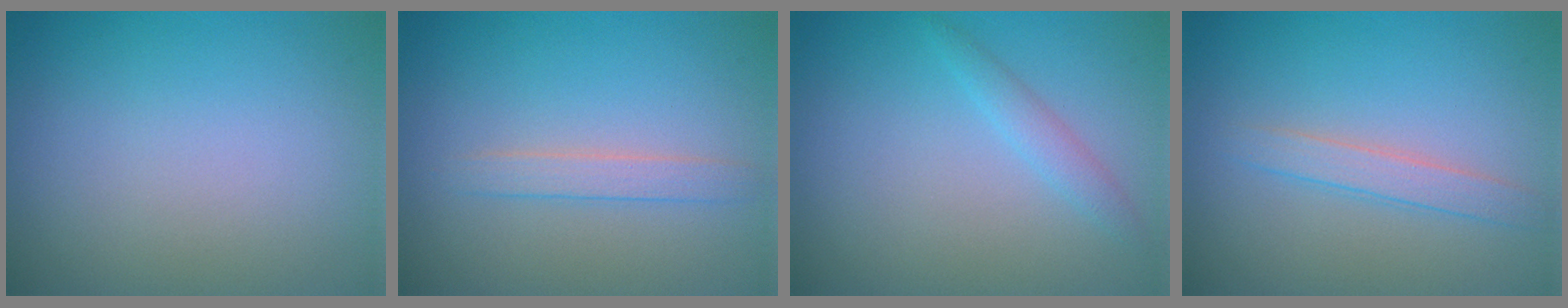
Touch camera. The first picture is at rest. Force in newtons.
{"total": 1.6, "press": 1.6, "slide": 0.0}
{"total": 1.5, "press": 1.5, "slide": 0.1}
{"total": 1.9, "press": 1.9, "slide": 0.1}